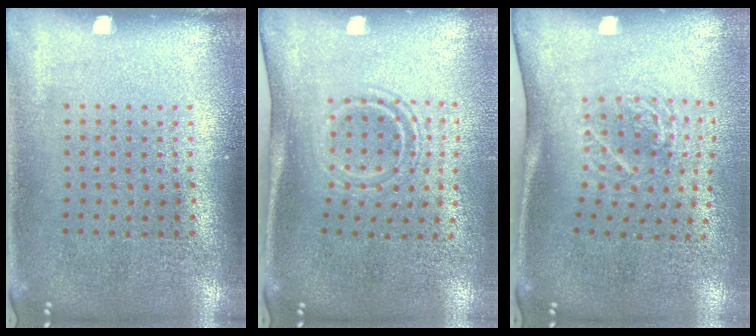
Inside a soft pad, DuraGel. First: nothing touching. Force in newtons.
{"total": 1.7, "press": 1.1, "slide": 1.4}
{"total": 1.8, "press": 1.3, "slide": 1.3}